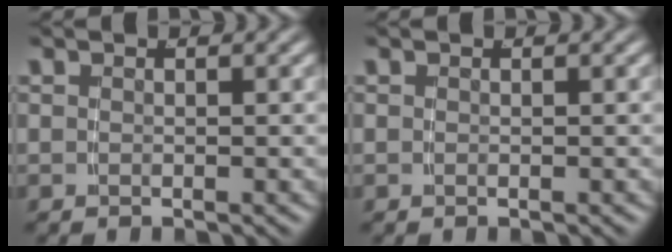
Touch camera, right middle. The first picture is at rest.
{"total": 0.0}